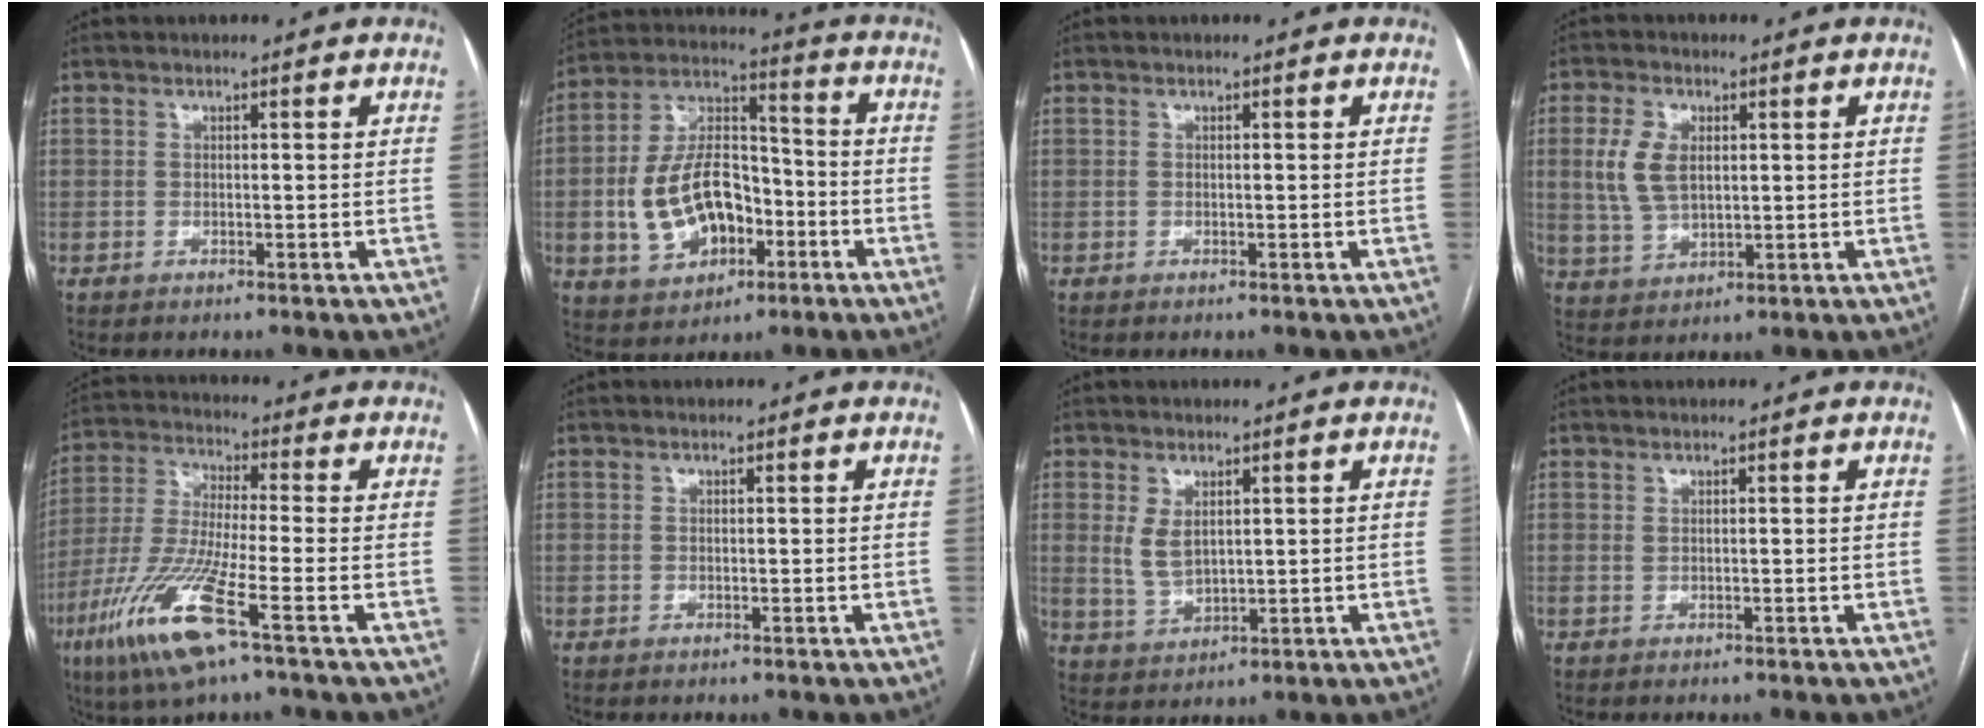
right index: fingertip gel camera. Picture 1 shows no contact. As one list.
[{"total": 14.6, "force": [-3.6, 9.0, 10.9], "torque": [-0.226, 0.023, -0.054]}, {"total": 0.0}, {"total": 7.0, "force": [1.5, 4.1, 5.5], "torque": [-0.130, 0.010, 0.036]}, {"total": 13.8, "force": [-6.6, 0.9, 12.1], "torque": [-0.264, -0.027, -0.129]}, {"total": 0.0}, {"total": 4.3, "force": [1.3, 2.4, 3.3], "torque": [-0.073, -0.002, 0.039]}, {"total": 0.0}]